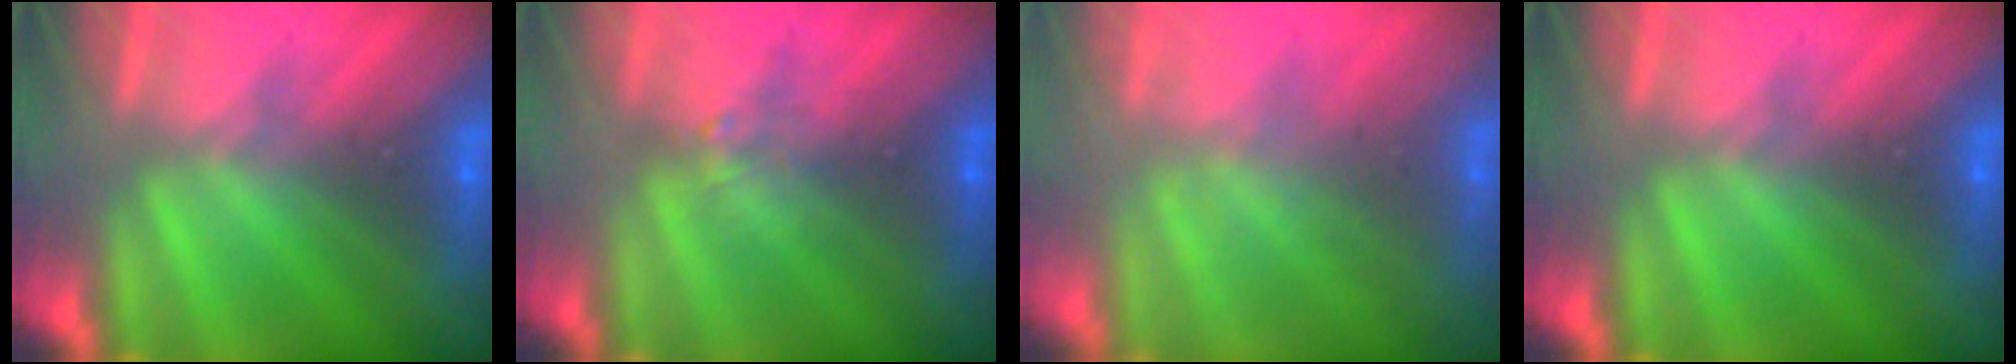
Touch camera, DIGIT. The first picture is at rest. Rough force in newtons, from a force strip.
{"total": 2.2}
{"total": 2.0}
{"total": 0.0}